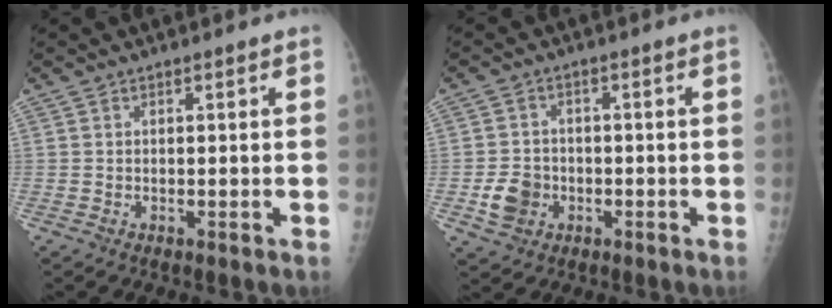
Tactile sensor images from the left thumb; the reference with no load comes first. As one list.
[{"total": 5.8, "force": [-1.8, 4.8, 2.6], "torque": [-0.033, 0.011, -0.029]}]